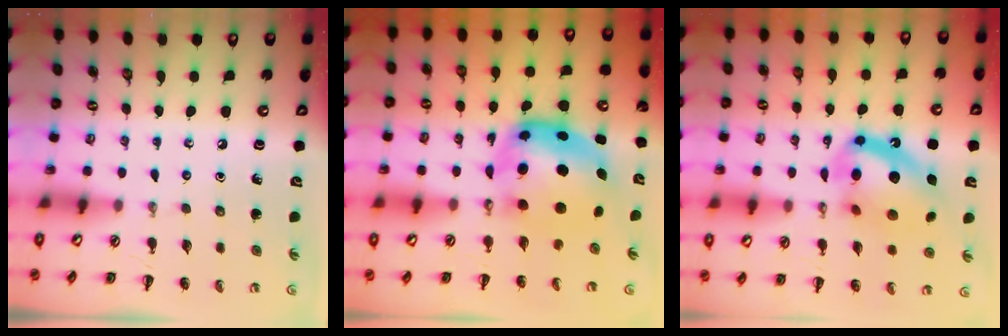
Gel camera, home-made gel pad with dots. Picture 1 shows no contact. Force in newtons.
{"total": 8.9, "press": 8.6, "slide": 2.2}
{"total": 16.9, "press": 16.6, "slide": 2.9}